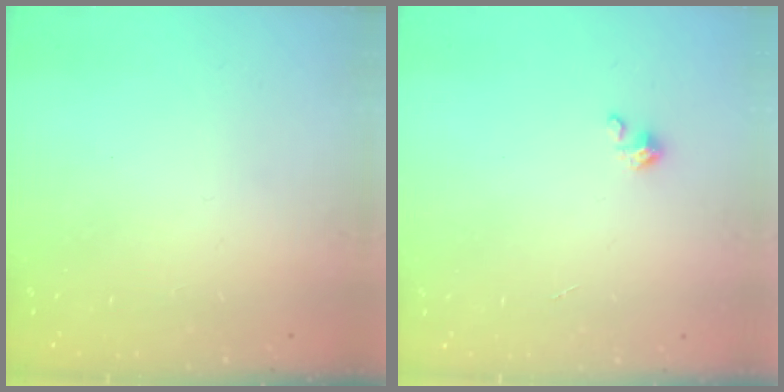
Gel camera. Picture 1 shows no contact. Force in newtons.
{"total": 1.4, "press": 1.4, "slide": 0.3}